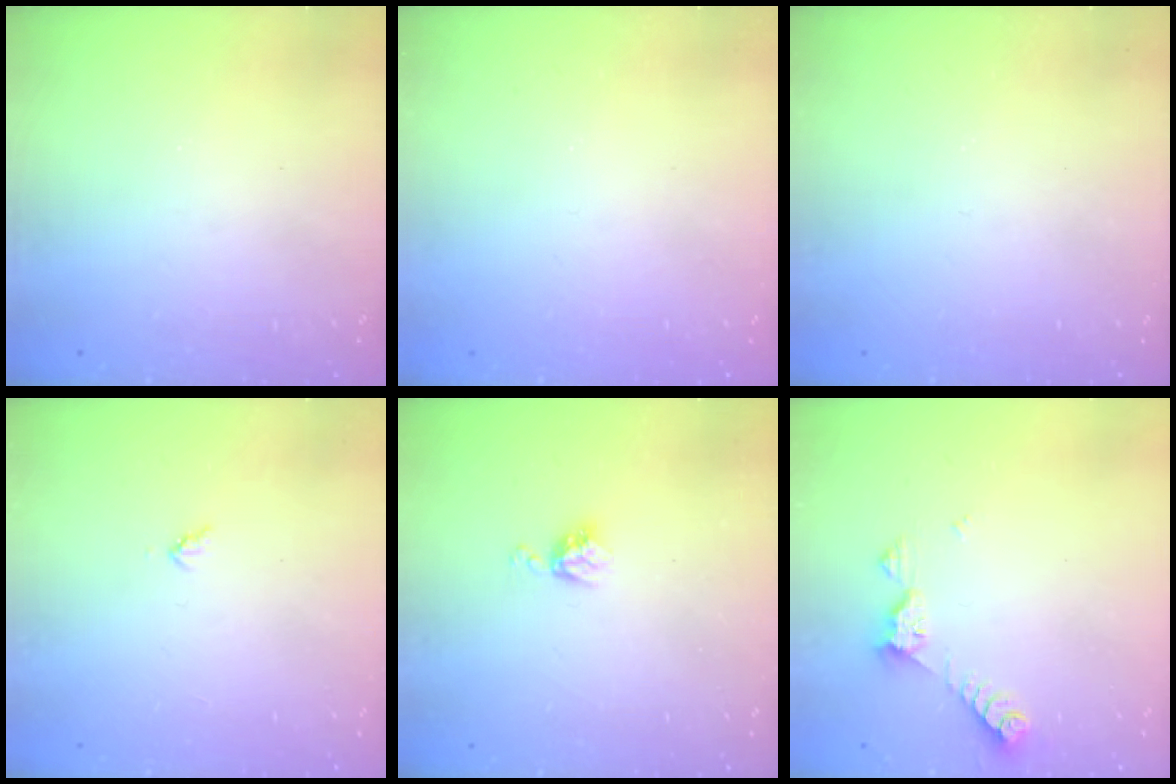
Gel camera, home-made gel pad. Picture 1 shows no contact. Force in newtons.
{"total": 0.0}
{"total": 0.0}
{"total": 3.0, "press": 3.0, "slide": 0.3}
{"total": 4.5, "press": 4.4, "slide": 0.7}
{"total": 6.7, "press": 6.7, "slide": 0.4}